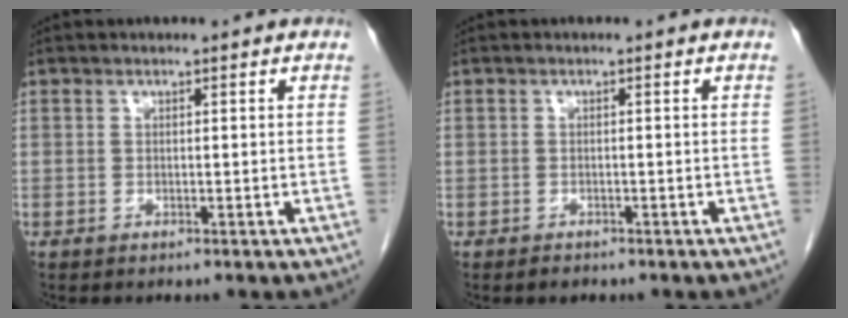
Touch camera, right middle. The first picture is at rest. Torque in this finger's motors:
{"motor_torque": [0.36, -0.22, -0.02, -0.01]}